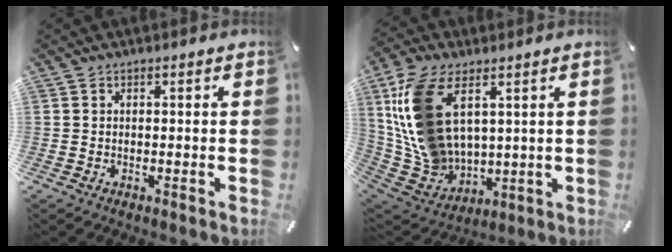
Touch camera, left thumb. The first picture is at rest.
{"total": 17.0, "force": [6.1, 11.7, 10.8], "torque": [-0.260, -0.022, 0.116]}